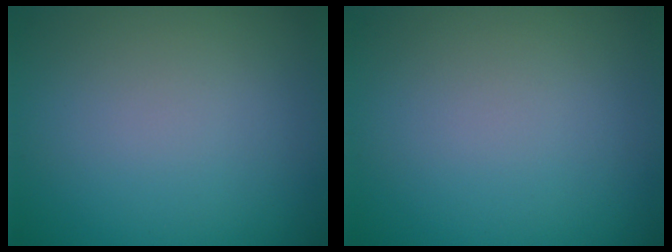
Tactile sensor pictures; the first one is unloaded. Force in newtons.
{"total": 0.0}